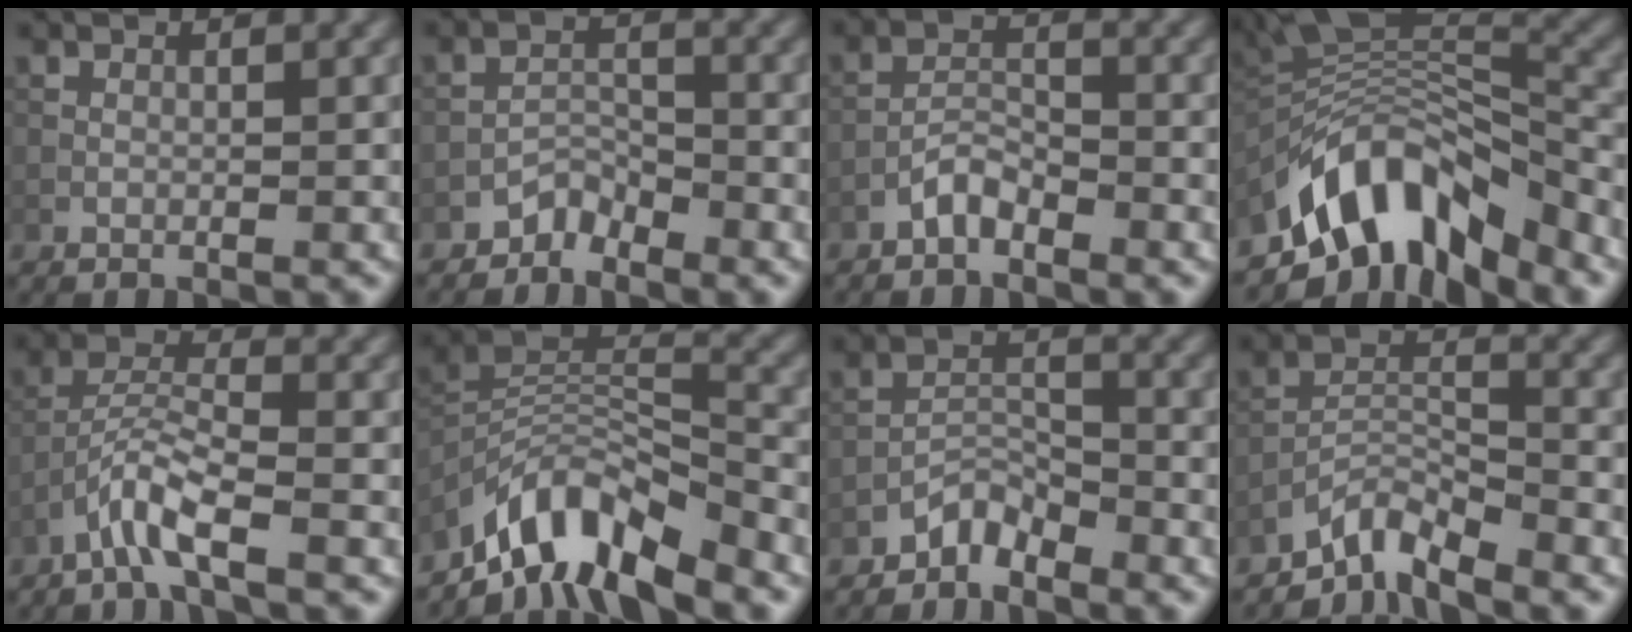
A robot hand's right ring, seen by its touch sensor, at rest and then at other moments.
{"total": 2.1, "force": [-1.9, 0.8, 0.3], "torque": [0.000, 0.012, -0.038]}
{"total": 2.2, "force": [-1.7, 0.8, 1.0], "torque": [-0.015, 0.011, -0.036]}
{"total": 10.0, "force": [-6.3, 4.3, 6.4], "torque": [-0.095, 0.010, -0.121]}
{"total": 3.8, "force": [-2.7, 0.4, 2.7], "torque": [-0.058, 0.012, -0.061]}
{"total": 8.2, "force": [-6.7, 2.3, 4.2], "torque": [-0.066, -0.001, -0.130]}
{"total": 2.5, "force": [-2.3, 0.8, 0.6], "torque": [-0.006, 0.013, -0.048]}
{"total": 3.7, "force": [-3.4, 0.7, 1.3], "torque": [-0.020, 0.006, -0.074]}